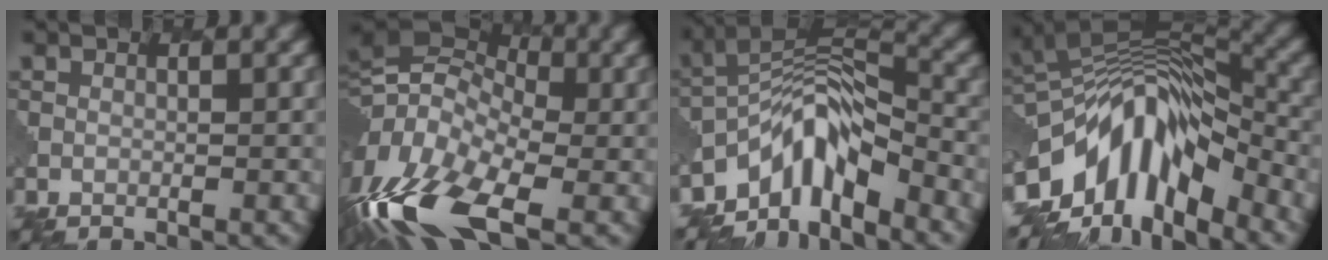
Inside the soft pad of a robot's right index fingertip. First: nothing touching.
{"total": 15.6, "force": [-3.5, 8.3, 12.7], "torque": [-0.273, -0.002, -0.074]}
{"total": 7.2, "force": [-5.0, 2.7, 4.5], "torque": [-0.059, 0.003, -0.100]}
{"total": 11.9, "force": [-5.7, 5.8, 8.7], "torque": [-0.144, 0.012, -0.102]}